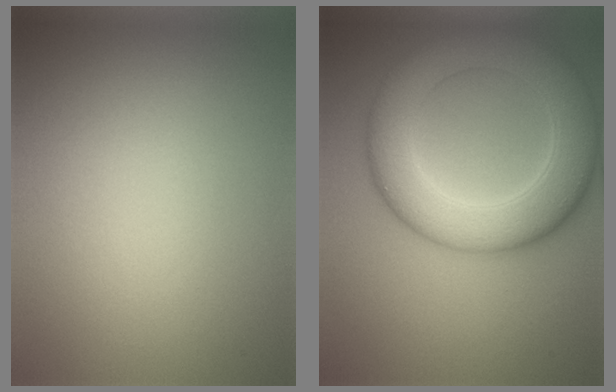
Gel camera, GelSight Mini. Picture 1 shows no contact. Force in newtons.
{"total": 9.1, "press": 9.1, "slide": 0.2}